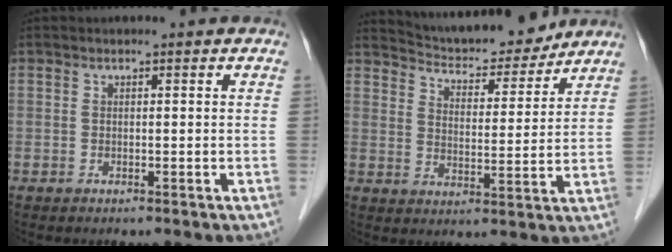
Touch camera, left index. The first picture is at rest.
{"total": 12.6, "force": [12.0, 2.3, 2.9], "torque": [-0.042, -0.003, 0.179]}